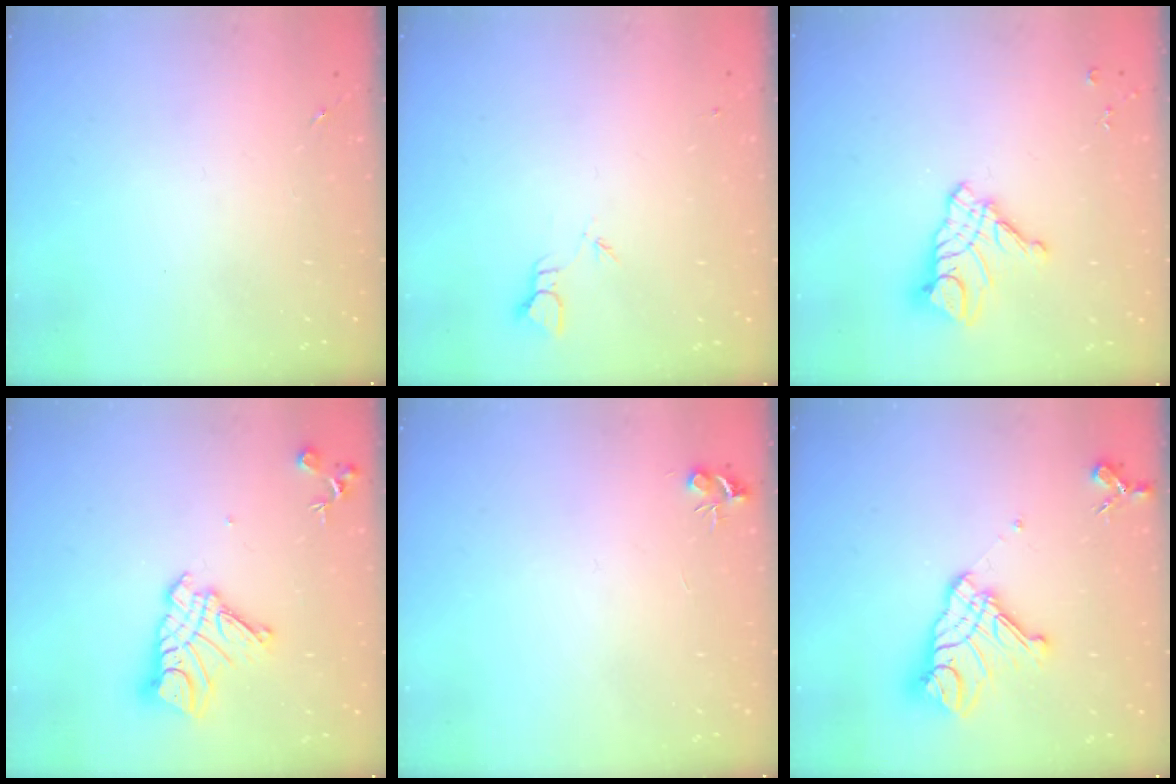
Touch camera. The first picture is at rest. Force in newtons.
{"total": 1.8, "press": 1.8, "slide": 0.0}
{"total": 13.4, "press": 13.3, "slide": 1.2}
{"total": 13.7, "press": 13.6, "slide": 1.2}
{"total": 4.7, "press": 4.7, "slide": 0.6}
{"total": 15.8, "press": 15.7, "slide": 1.7}